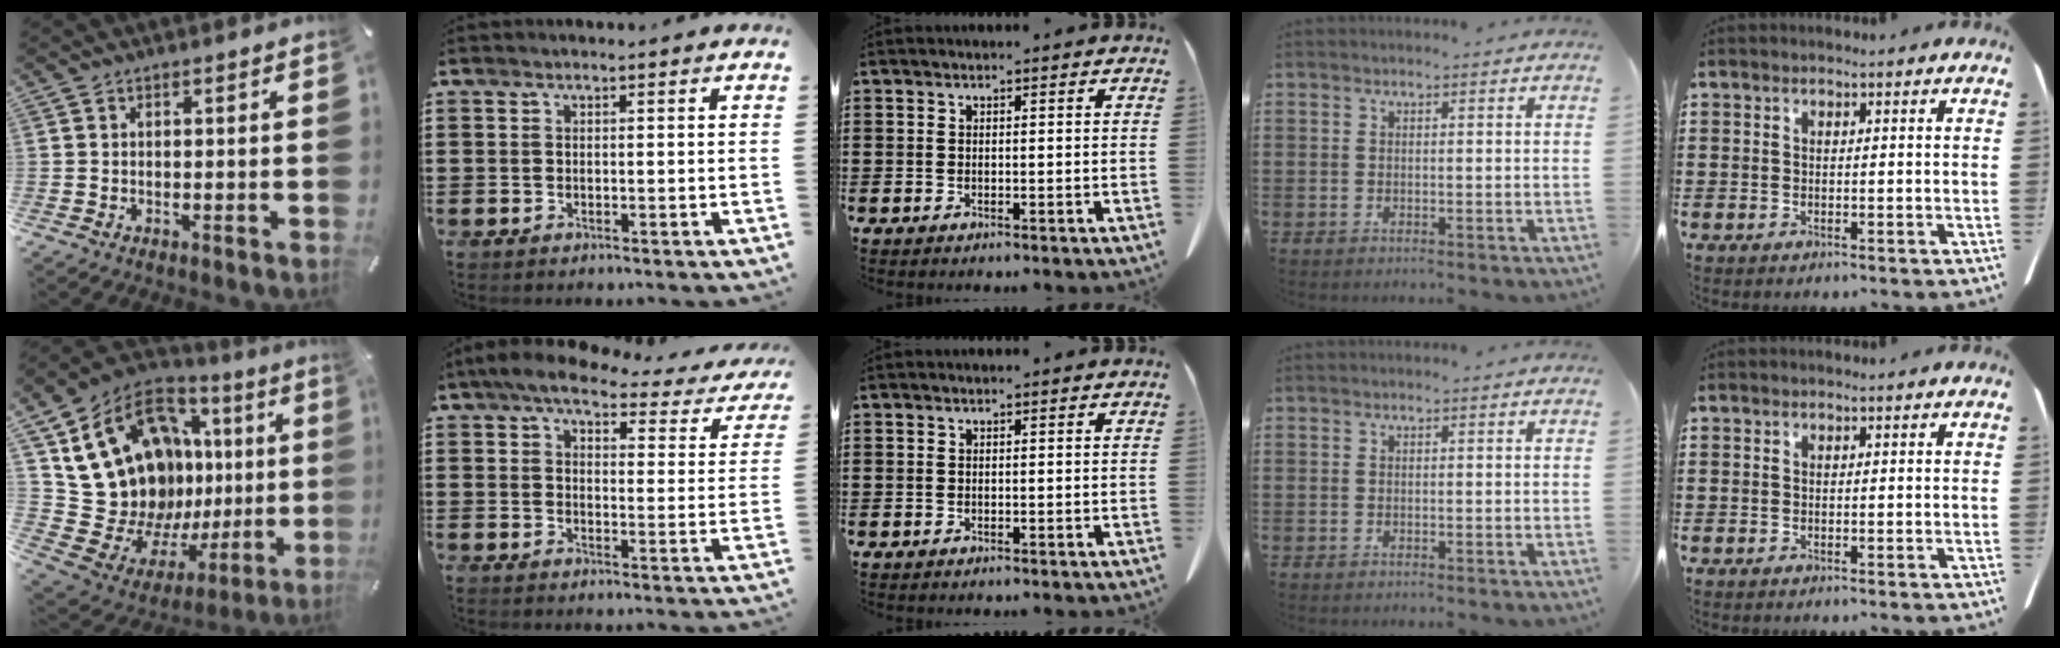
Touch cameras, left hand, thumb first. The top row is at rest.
{"thumb": {"total": 23.8, "force": [5.4, 18.6, 13.9], "torque": [-0.219, -0.084, 0.155]}, "index": {"total": 6.3, "force": [5.2, 1.4, 3.3], "torque": [-0.078, -0.024, 0.087]}}